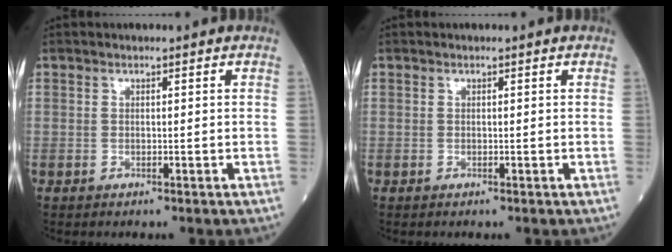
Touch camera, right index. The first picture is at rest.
{"total": 0.0}